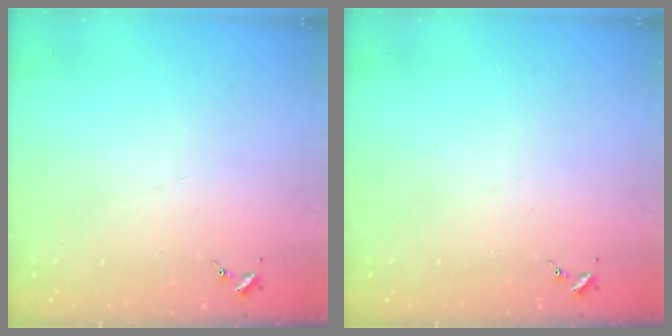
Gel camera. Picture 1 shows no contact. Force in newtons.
{"total": 0.0}